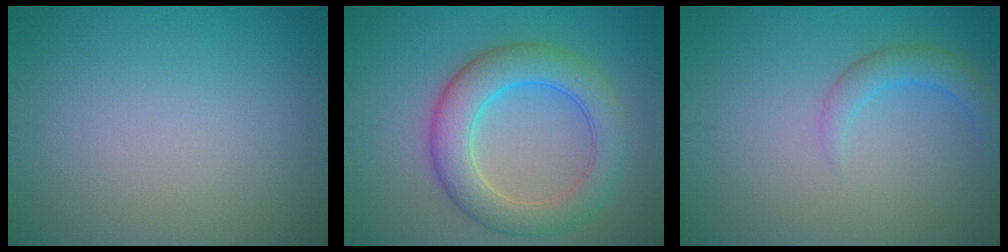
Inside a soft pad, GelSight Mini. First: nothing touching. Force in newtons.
{"total": 6.8, "press": 6.8, "slide": 0.0}
{"total": 2.4, "press": 2.4, "slide": 0.3}